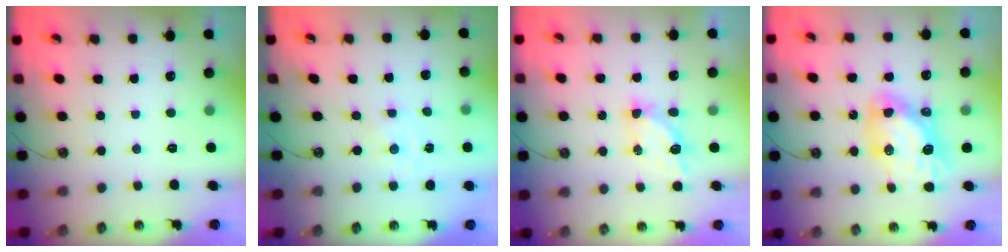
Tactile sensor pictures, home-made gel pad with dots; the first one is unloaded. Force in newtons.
{"total": 0.0}
{"total": 5.0, "press": 5.0, "slide": 0.2}
{"total": 13.4, "press": 13.3, "slide": 1.5}